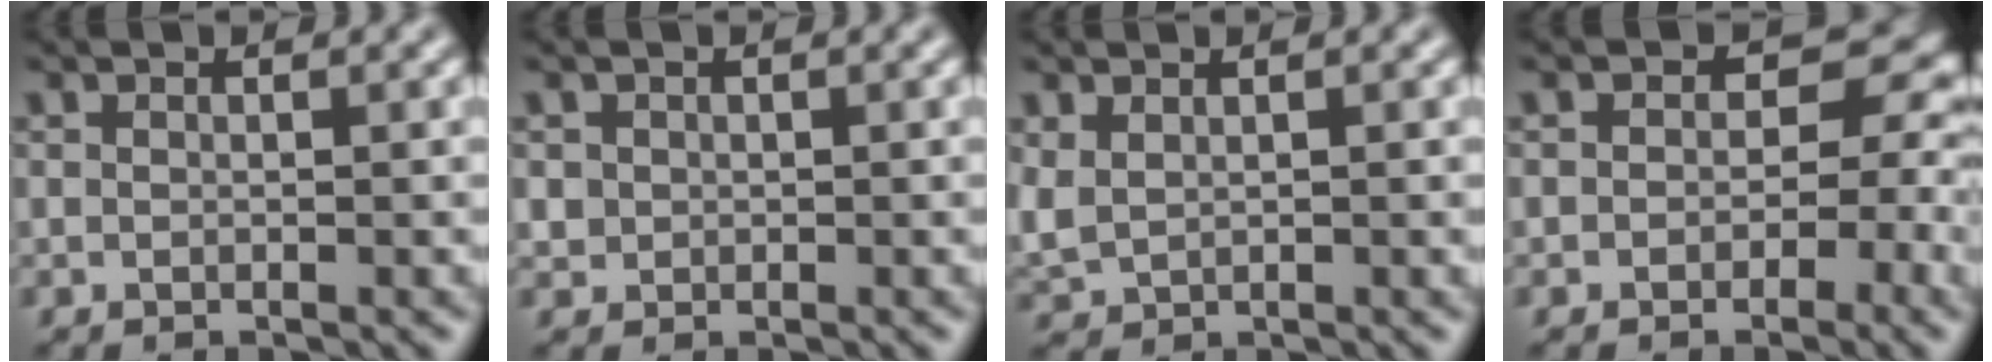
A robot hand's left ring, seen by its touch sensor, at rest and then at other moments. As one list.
[{"total": 0.6, "force": [0.1, 0.6, -0.2], "torque": [0.004, 0.001, 0.011]}, {"total": 1.9, "force": [0.5, 1.2, 1.3], "torque": [-0.044, 0.004, 0.023]}, {"total": 6.9, "force": [-0.2, 5.0, 4.8], "torque": [-0.027, 0.016, -0.013]}]